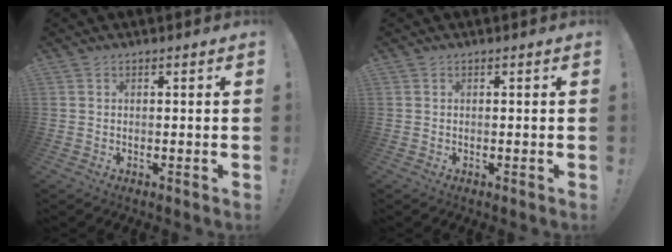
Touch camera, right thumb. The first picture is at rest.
{"total": 0.0}